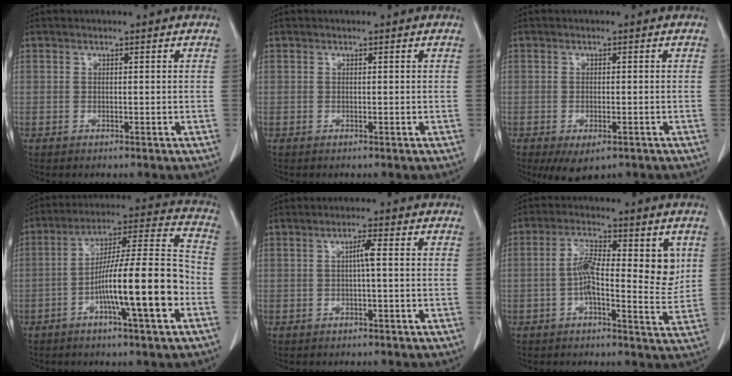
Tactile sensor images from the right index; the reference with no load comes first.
{"total": 0.0}
{"total": 4.9, "force": [-2.9, 2.1, 3.3], "torque": [-0.051, -0.010, -0.039]}
{"total": 16.0, "force": [-5.1, 0.9, 15.2], "torque": [-0.252, 0.009, -0.084]}
{"total": 2.1, "force": [0.2, 0.1, 2.1], "torque": [-0.038, 0.004, 0.002]}
{"total": 10.2, "force": [1.3, 3.4, 9.5], "torque": [-0.151, 0.010, 0.013]}